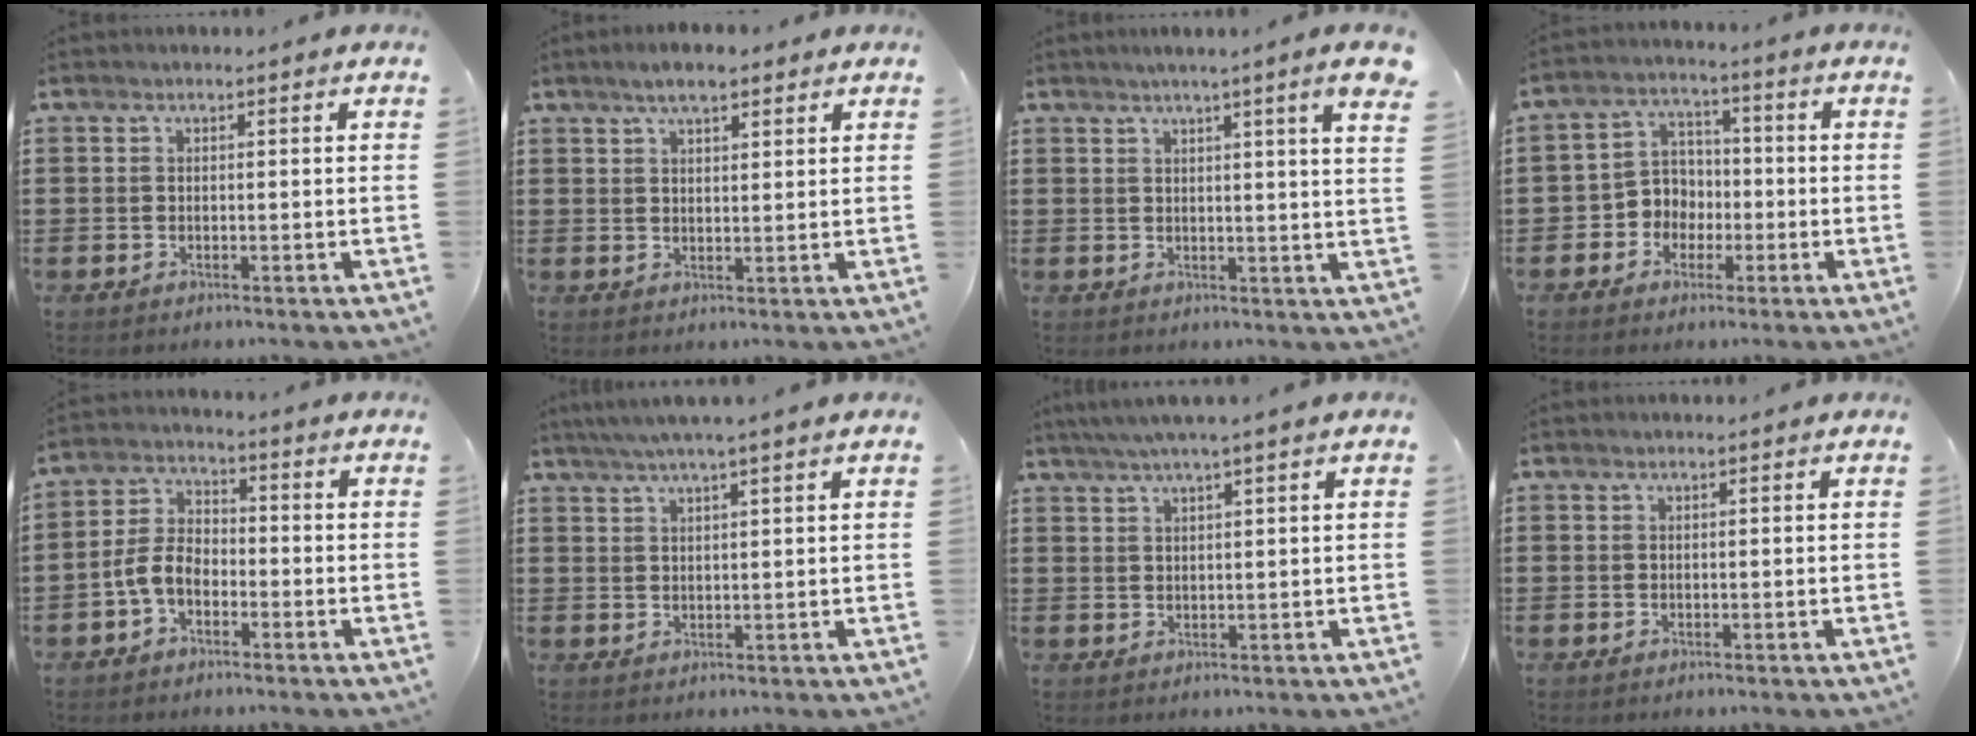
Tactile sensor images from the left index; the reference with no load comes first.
{"total": 4.2, "force": [3.0, 1.3, 2.6], "torque": [-0.056, 0.006, 0.054]}
{"total": 4.5, "force": [2.7, -1.1, 3.4], "torque": [-0.068, -0.009, 0.044]}
{"total": 5.1, "force": [-1.5, 4.7, 1.0], "torque": [-0.044, 0.008, -0.036]}
{"total": 5.0, "force": [-2.5, 3.0, 3.1], "torque": [-0.092, 0.002, -0.058]}
{"total": 2.9, "force": [2.3, -0.6, 1.8], "torque": [-0.037, -0.002, 0.040]}
{"total": 2.5, "force": [1.7, -0.4, 1.8], "torque": [-0.037, 0.001, 0.031]}
{"total": 0.0}